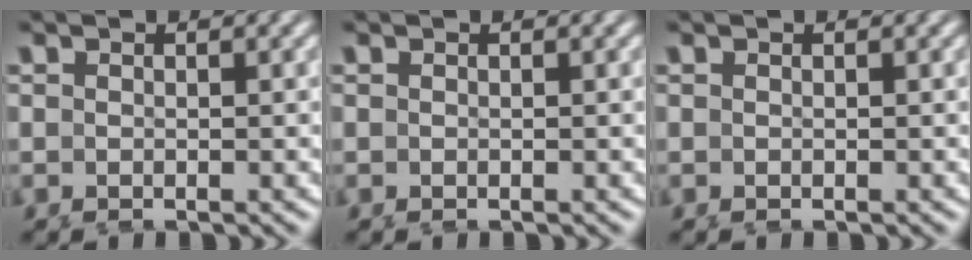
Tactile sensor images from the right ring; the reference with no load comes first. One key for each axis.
{"total": 0.0}
{"total": 0.0}